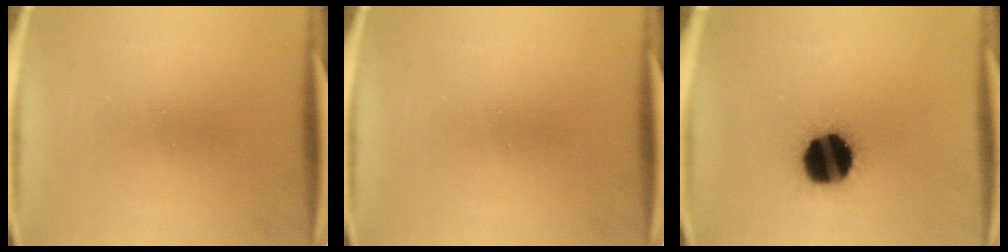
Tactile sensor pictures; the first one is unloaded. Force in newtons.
{"total": 0.0}
{"total": 19.1}